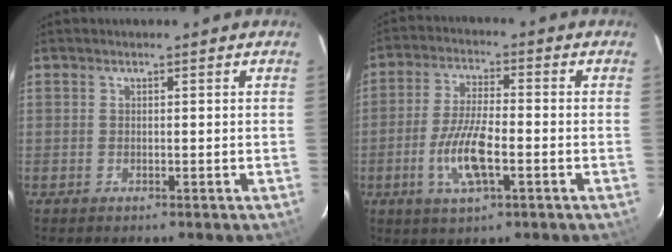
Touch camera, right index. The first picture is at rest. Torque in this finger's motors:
{"motor_torque": [1.95, -0.19, 1.03, 0.15]}